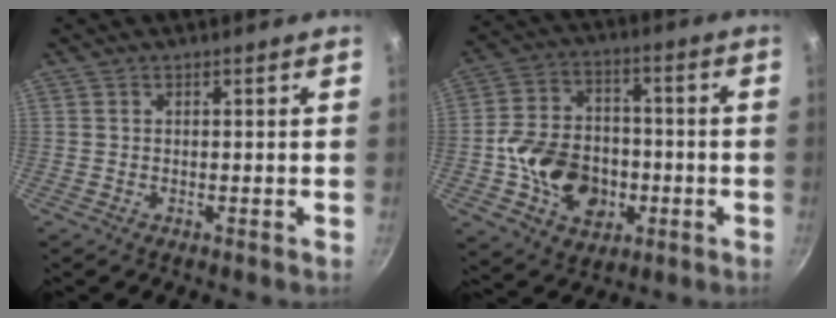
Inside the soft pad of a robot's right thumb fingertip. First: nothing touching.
{"total": 16.0, "force": [-3.5, 12.3, 9.7], "torque": [-0.137, 0.033, -0.055]}